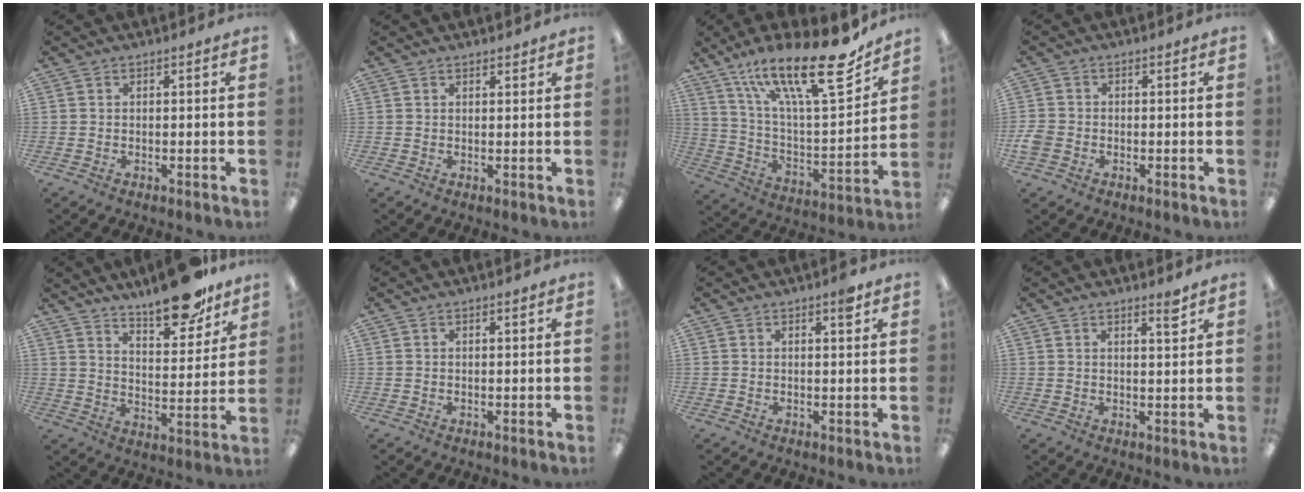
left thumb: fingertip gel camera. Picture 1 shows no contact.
{"total": 1.2, "force": [1.1, 0.3, 0.3], "torque": [0.001, -0.005, 0.019]}
{"total": 25.2, "force": [17.6, 6.0, 16.9], "torque": [-0.272, -0.112, 0.289]}
{"total": 3.2, "force": [-1.0, 2.6, 1.6], "torque": [-0.031, 0.006, -0.018]}
{"total": 14.9, "force": [12.3, 4.8, 6.8], "torque": [-0.082, -0.088, 0.212]}
{"total": 0.8, "force": [0.6, 0.0, 0.5], "torque": [-0.010, -0.001, 0.011]}
{"total": 2.6, "force": [1.8, 0.4, 1.9], "torque": [-0.025, -0.004, 0.027]}
{"total": 3.1, "force": [2.5, 0.1, 1.9], "torque": [-0.027, -0.013, 0.039]}